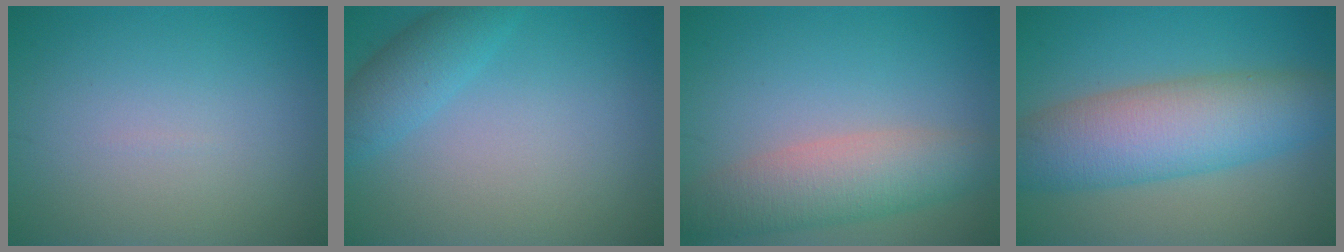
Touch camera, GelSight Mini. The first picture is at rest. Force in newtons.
{"total": 3.0, "press": 3.0, "slide": 0.2}
{"total": 5.4, "press": 5.4, "slide": 0.1}
{"total": 8.7, "press": 8.7, "slide": 0.3}